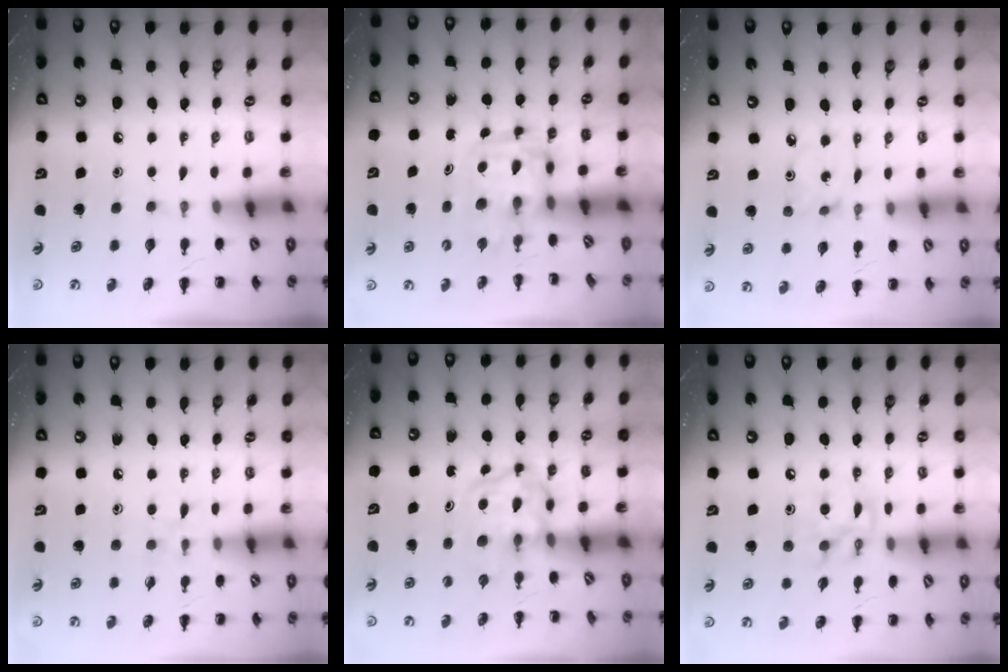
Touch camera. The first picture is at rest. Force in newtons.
{"total": 3.3, "press": 3.3, "slide": 0.7}
{"total": 2.5, "press": 2.5, "slide": 0.5}
{"total": 4.8, "press": 4.4, "slide": 2.0}
{"total": 3.8, "press": 3.8, "slide": 0.4}
{"total": 10.0, "press": 9.9, "slide": 1.1}